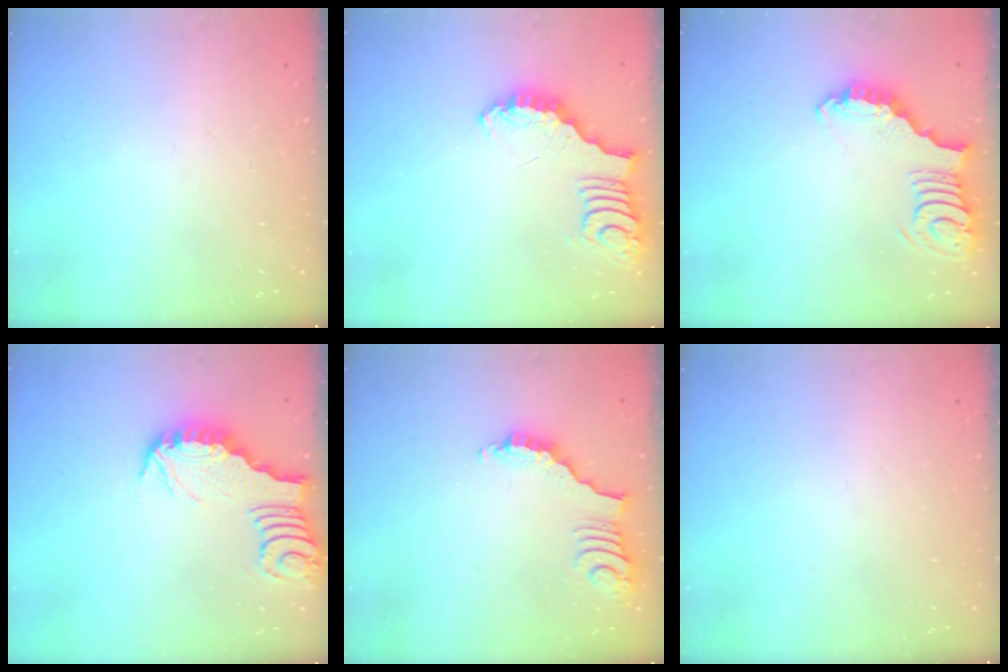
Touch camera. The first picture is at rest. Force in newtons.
{"total": 3.4, "press": 3.4, "slide": 0.5}
{"total": 3.9, "press": 3.9, "slide": 0.6}
{"total": 3.1, "press": 3.1, "slide": 0.4}
{"total": 3.4, "press": 3.4, "slide": 0.4}
{"total": 0.0}